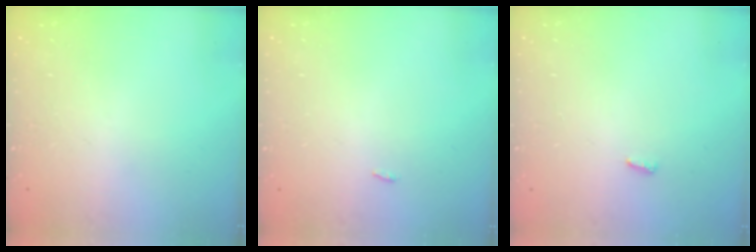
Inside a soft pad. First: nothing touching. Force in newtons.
{"total": 6.7, "press": 1.4, "slide": 6.6}
{"total": 2.8, "press": 2.8, "slide": 0.5}